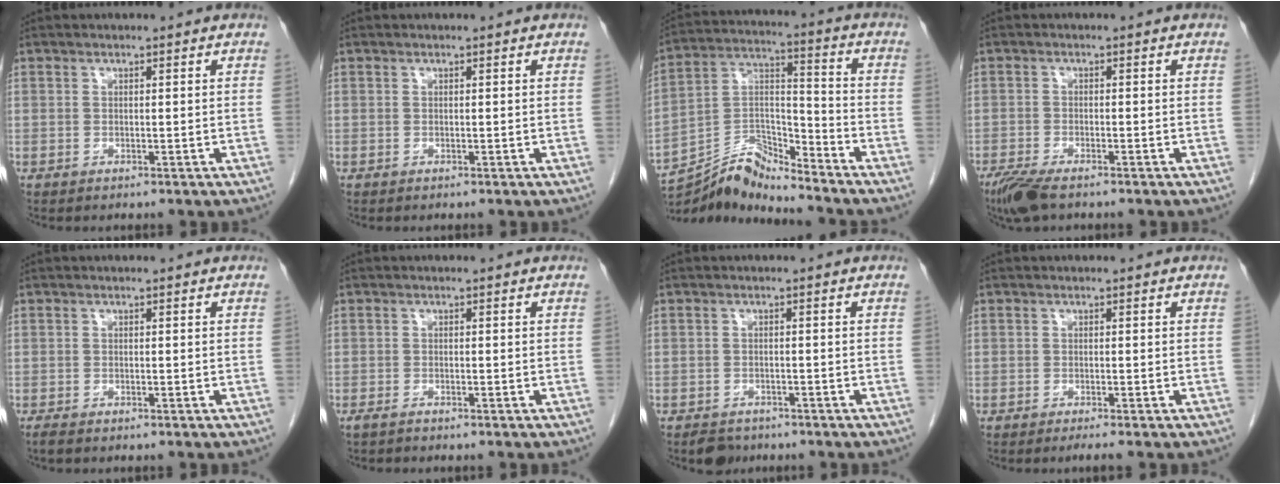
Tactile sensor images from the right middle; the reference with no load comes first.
{"total": 0.0}
{"total": 9.9, "force": [-9.7, -0.4, 1.9], "torque": [-0.040, 0.033, -0.185]}
{"total": 5.0, "force": [-3.8, 1.1, 3.1], "torque": [-0.063, -0.013, -0.069]}
{"total": 0.9, "force": [-0.7, 0.2, 0.4], "torque": [-0.017, -0.004, -0.015]}
{"total": 1.1, "force": [1.0, 0.0, 0.1], "torque": [-0.008, -0.004, 0.019]}
{"total": 2.8, "force": [-2.3, 1.5, 0.6], "torque": [-0.014, 0.000, -0.034]}
{"total": 1.1, "force": [-0.9, -0.4, 0.6], "torque": [-0.012, -0.003, -0.015]}